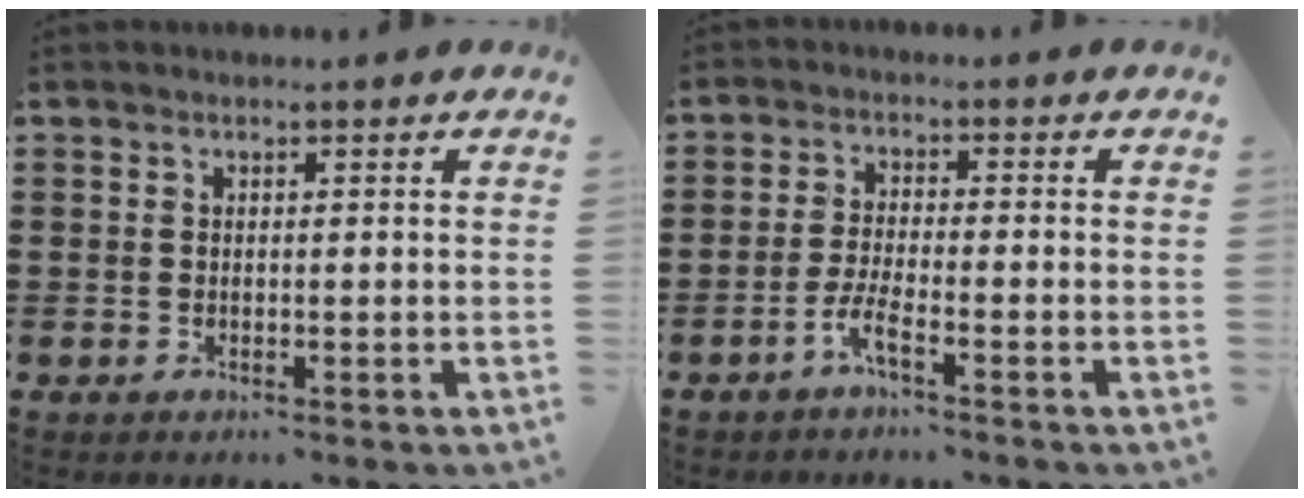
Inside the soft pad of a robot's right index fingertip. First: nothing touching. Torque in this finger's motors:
{"motor_torque": [1.25, 0.89, 0.25, 0.10]}